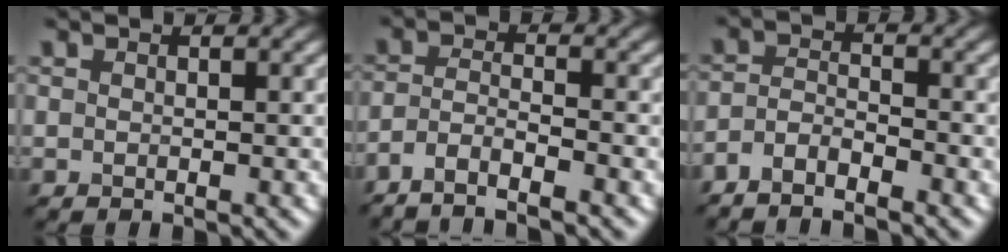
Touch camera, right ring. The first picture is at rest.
{"total": 3.3, "force": [-2.7, 0.5, 1.9], "torque": [-0.035, 0.001, -0.061]}
{"total": 2.8, "force": [-2.3, 0.7, 1.4], "torque": [-0.031, -0.001, -0.052]}